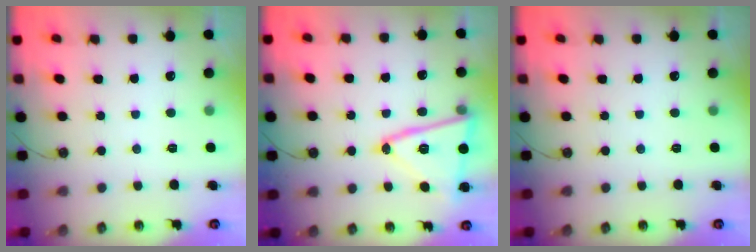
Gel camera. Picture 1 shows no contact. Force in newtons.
{"total": 17.3, "press": 17.2, "slide": 1.0}
{"total": 0.0}